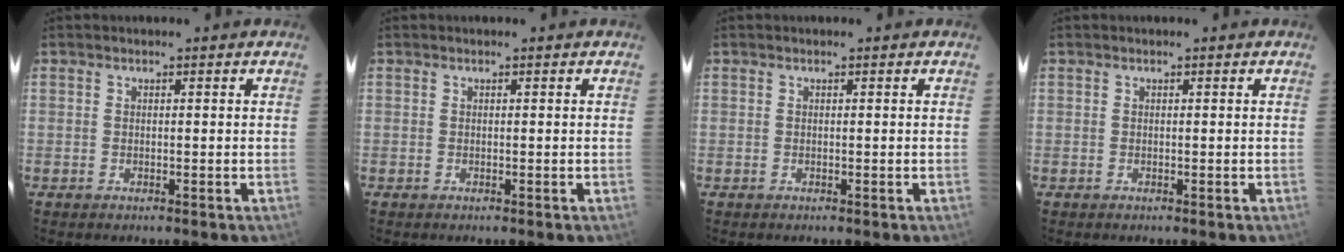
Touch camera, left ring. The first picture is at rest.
{"total": 0.0}
{"total": 0.0}
{"total": 0.0}